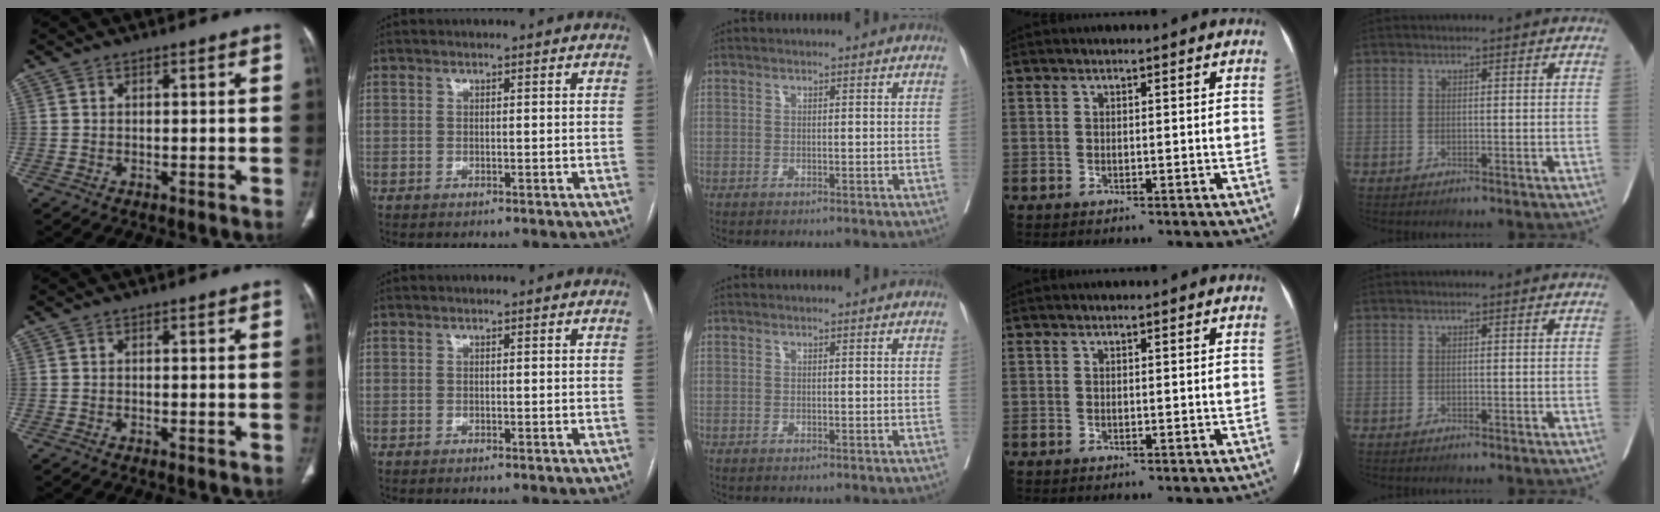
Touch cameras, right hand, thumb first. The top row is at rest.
{}